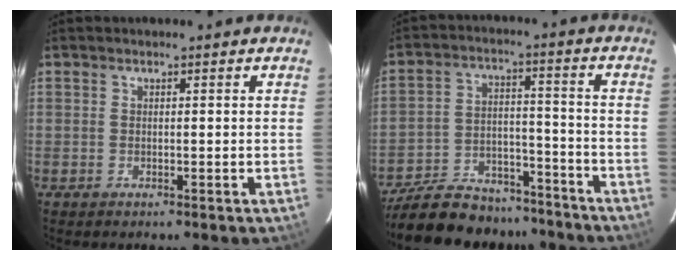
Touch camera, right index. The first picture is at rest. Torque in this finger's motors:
{"motor_torque": [0.94, -1.20, 0.39, 0.07]}